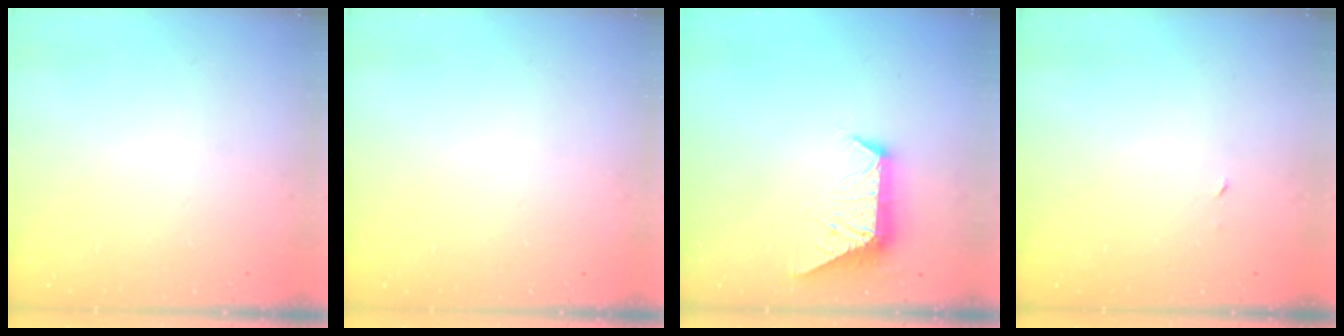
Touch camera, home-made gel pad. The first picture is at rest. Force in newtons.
{"total": 0.0}
{"total": 9.7, "press": 9.7, "slide": 0.2}
{"total": 1.8, "press": 1.8, "slide": 0.1}